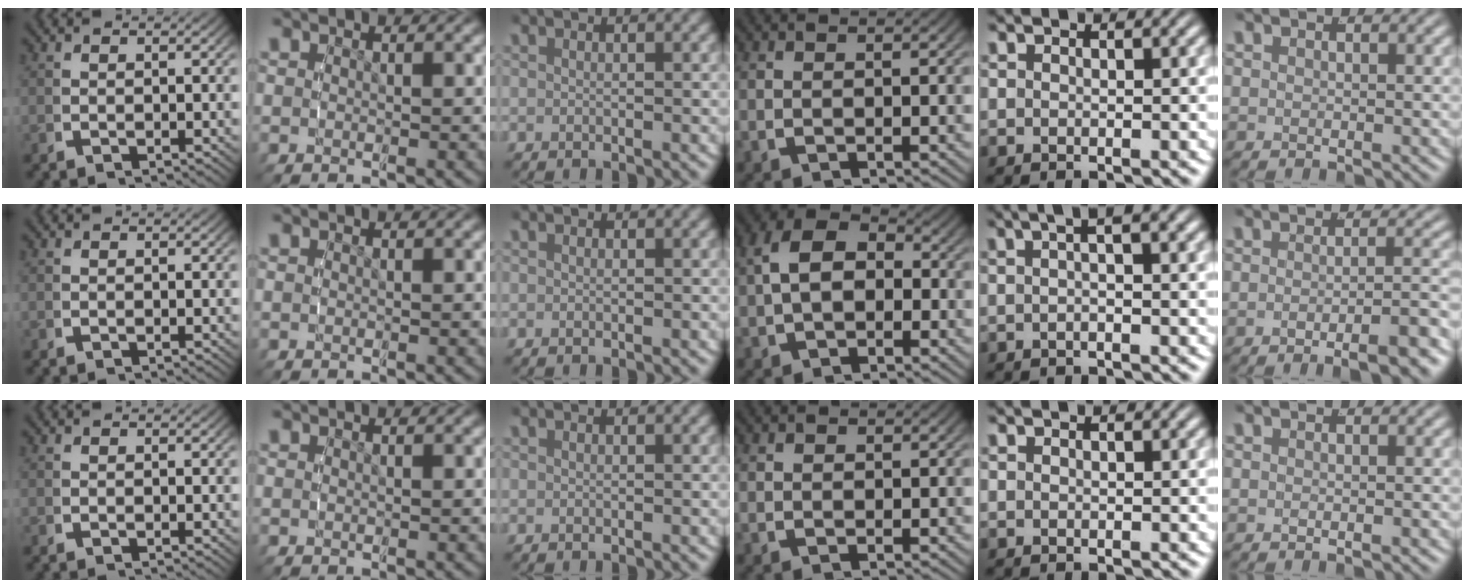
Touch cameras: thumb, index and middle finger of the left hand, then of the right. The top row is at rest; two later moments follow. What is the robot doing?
{"motion": "lift_and_place", "object": "cloth"}